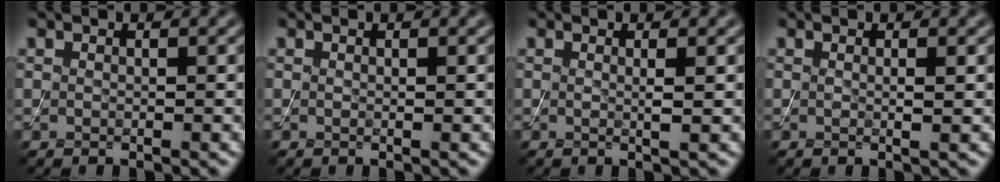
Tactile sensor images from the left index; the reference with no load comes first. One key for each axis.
{"total": 0.0}
{"total": 1.3, "fx": 0.1, "fy": 0.3, "fz": 1.2, "tx": -0.017, "ty": -0.001, "tz": -0.002}
{"total": 1.1, "fx": 0.1, "fy": 0.3, "fz": 1.1, "tx": -0.015, "ty": -0.001, "tz": -0.002}